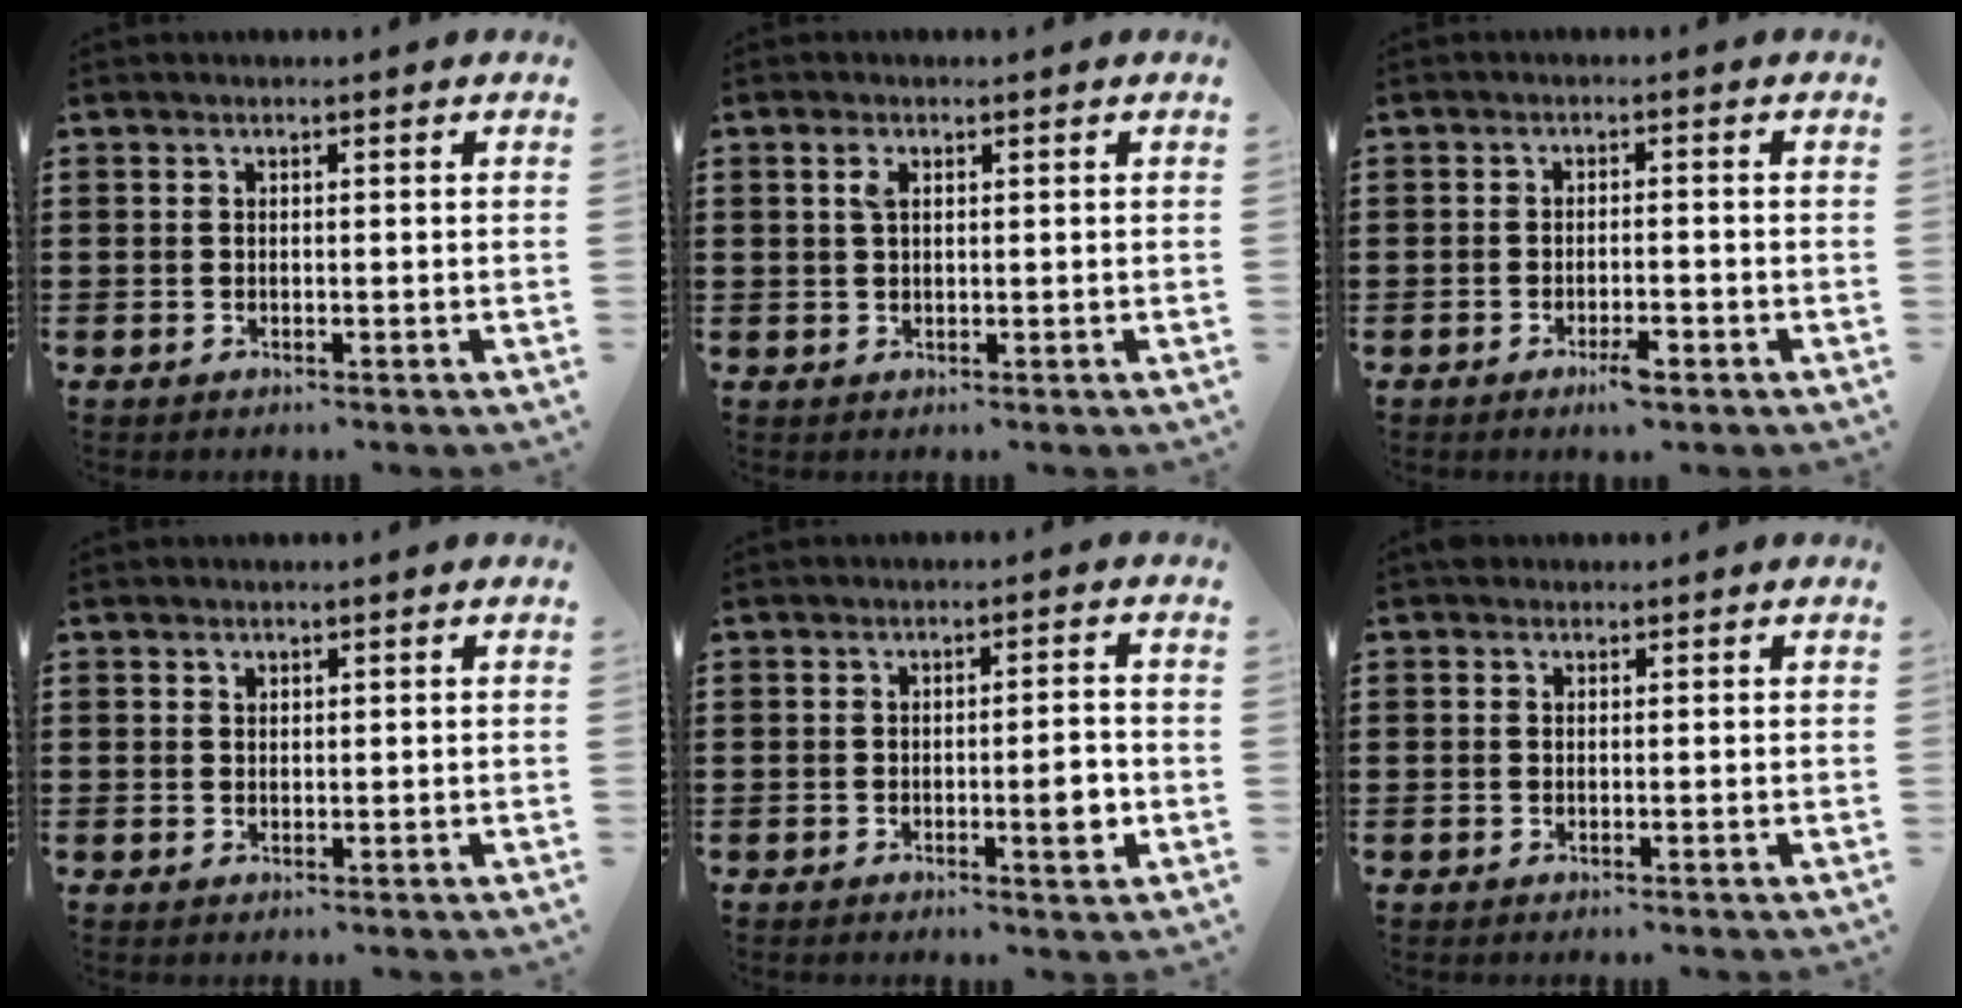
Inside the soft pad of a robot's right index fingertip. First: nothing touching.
{"total": 1.8, "force": [0.7, 0.8, 1.5], "torque": [-0.034, 0.003, 0.013]}
{"total": 3.0, "force": [-1.8, 0.6, 2.4], "torque": [-0.045, 0.000, -0.033]}
{"total": 0.8, "force": [0.6, 0.5, 0.1], "torque": [-0.004, 0.000, 0.013]}
{"total": 4.1, "force": [-0.9, 0.6, 3.9], "torque": [-0.056, -0.003, -0.017]}
{"total": 0.6, "force": [0.2, 0.6, 0.1], "torque": [-0.003, 0.003, 0.005]}